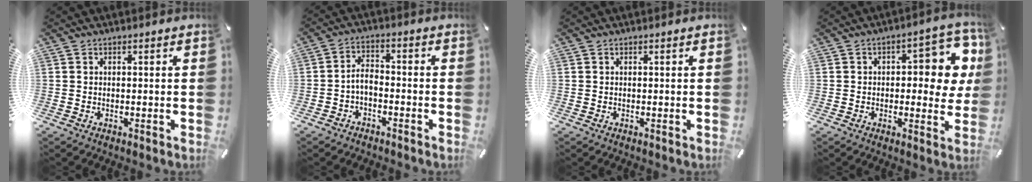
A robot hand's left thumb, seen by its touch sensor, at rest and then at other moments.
{"total": 4.5, "force": [-2.3, 2.8, 2.7], "torque": [-0.060, 0.014, -0.049]}
{"total": 0.0}
{"total": 12.2, "force": [2.4, 5.8, 10.4], "torque": [-0.125, -0.015, 0.038]}